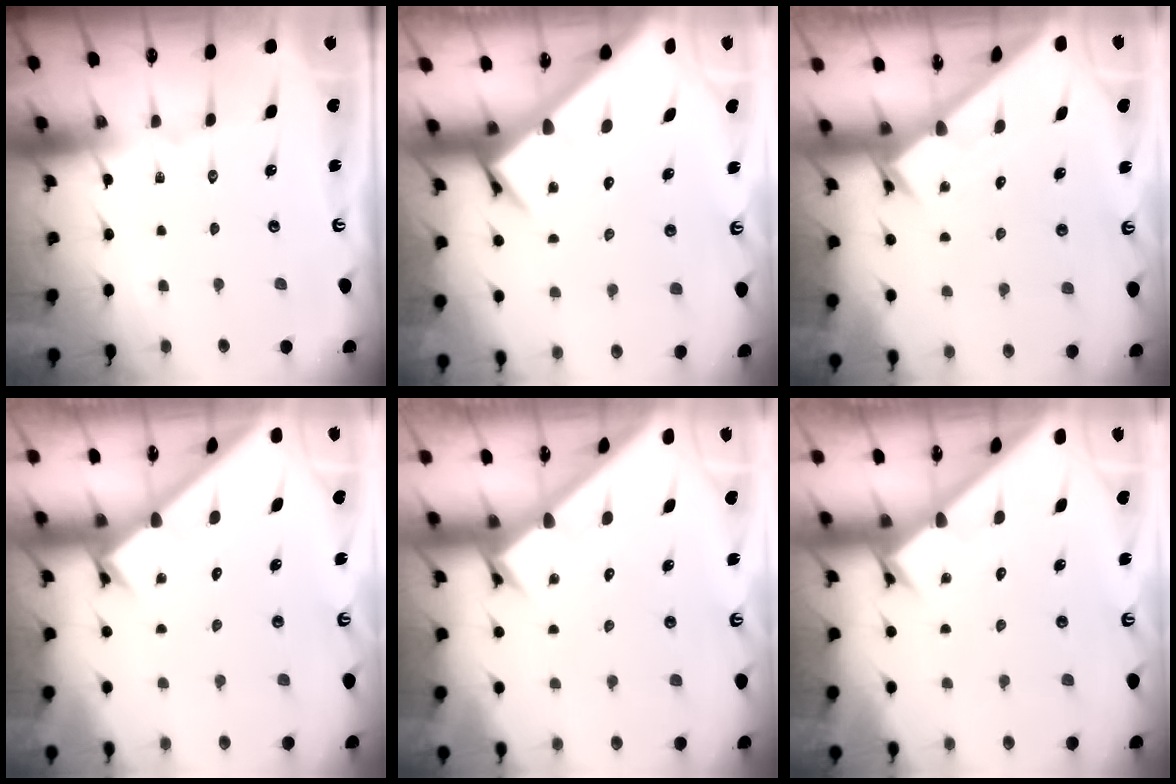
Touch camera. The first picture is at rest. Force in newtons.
{"total": 4.6, "press": 4.6, "slide": 0.2}
{"total": 2.4, "press": 2.4, "slide": 0.2}
{"total": 1.8, "press": 1.8, "slide": 0.1}
{"total": 2.4, "press": 2.4, "slide": 0.2}
{"total": 2.6, "press": 2.6, "slide": 0.3}